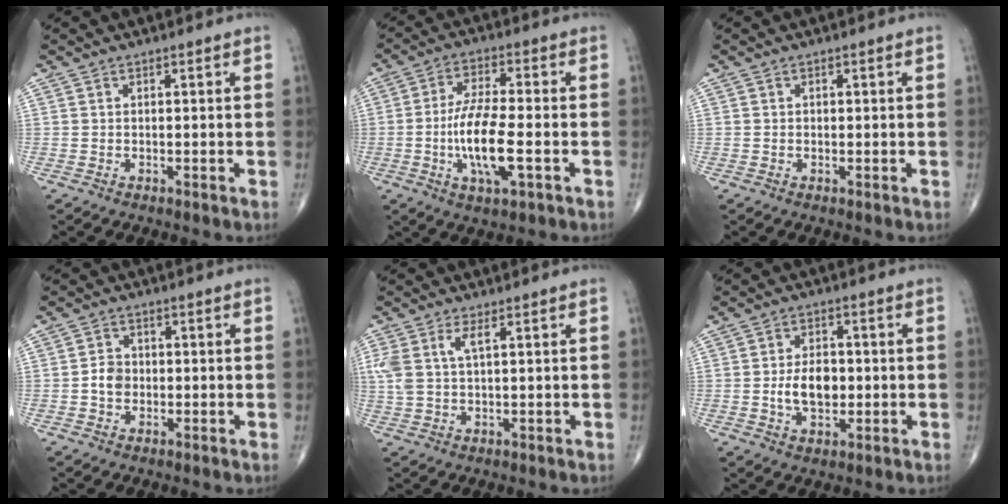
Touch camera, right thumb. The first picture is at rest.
{"total": 11.2, "force": [-2.6, 3.3, 10.4], "torque": [-0.205, 0.009, -0.049]}
{"total": 0.0}
{"total": 3.3, "force": [-0.5, 2.7, 1.8], "torque": [-0.021, 0.009, -0.014]}
{"total": 5.2, "force": [1.8, 2.1, 4.4], "torque": [-0.121, 0.007, 0.043]}
{"total": 7.2, "force": [-0.7, 4.5, 5.6], "torque": [-0.083, 0.002, -0.011]}